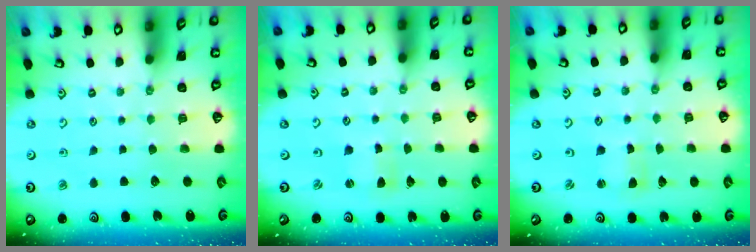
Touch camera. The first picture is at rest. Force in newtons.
{"total": 1.5, "press": 1.4, "slide": 0.3}
{"total": 1.6, "press": 1.5, "slide": 0.3}